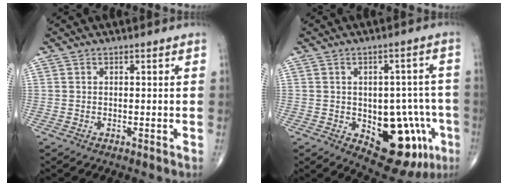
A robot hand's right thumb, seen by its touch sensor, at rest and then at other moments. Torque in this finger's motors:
{"motor_torque": [2.26, 1.70, 0.76, -0.88, 0.27]}